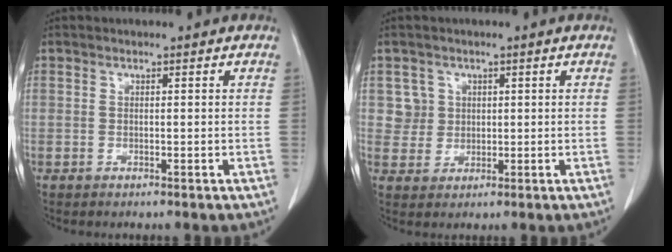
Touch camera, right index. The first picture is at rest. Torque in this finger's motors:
{"motor_torque": [-0.07, 0.02, 0.02, -0.01]}